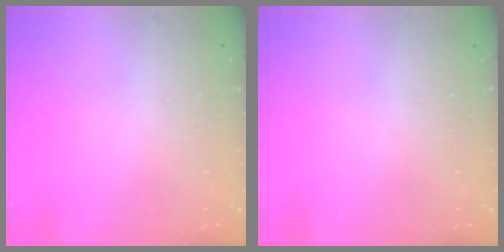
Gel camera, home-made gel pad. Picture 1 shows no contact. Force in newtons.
{"total": 0.0}